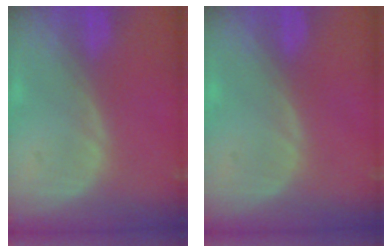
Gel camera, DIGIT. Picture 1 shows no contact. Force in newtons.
{"total": 0.0}